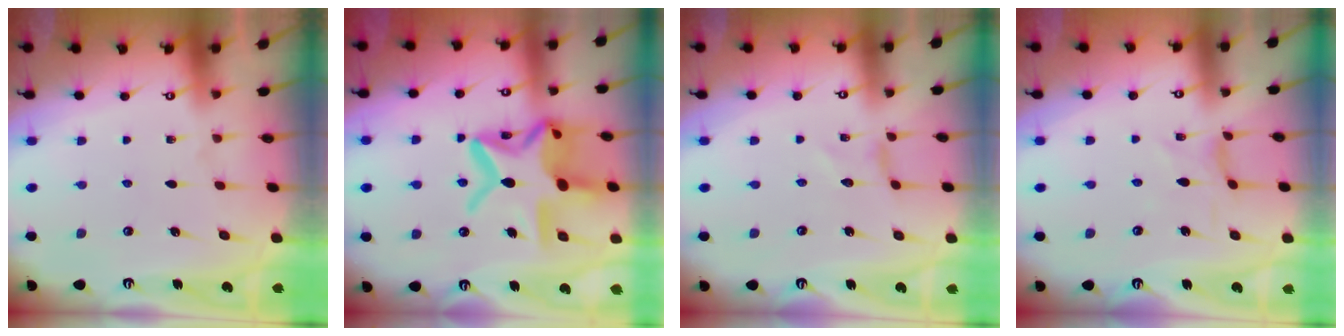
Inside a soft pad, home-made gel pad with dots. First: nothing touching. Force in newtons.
{"total": 21.1, "press": 21.1, "slide": 1.7}
{"total": 0.0}
{"total": 1.5, "press": 1.5, "slide": 0.3}